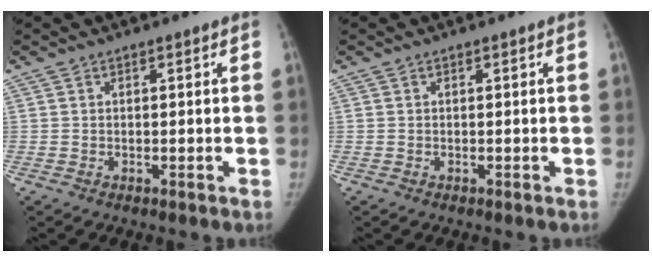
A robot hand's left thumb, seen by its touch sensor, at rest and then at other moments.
{"total": 0.0}